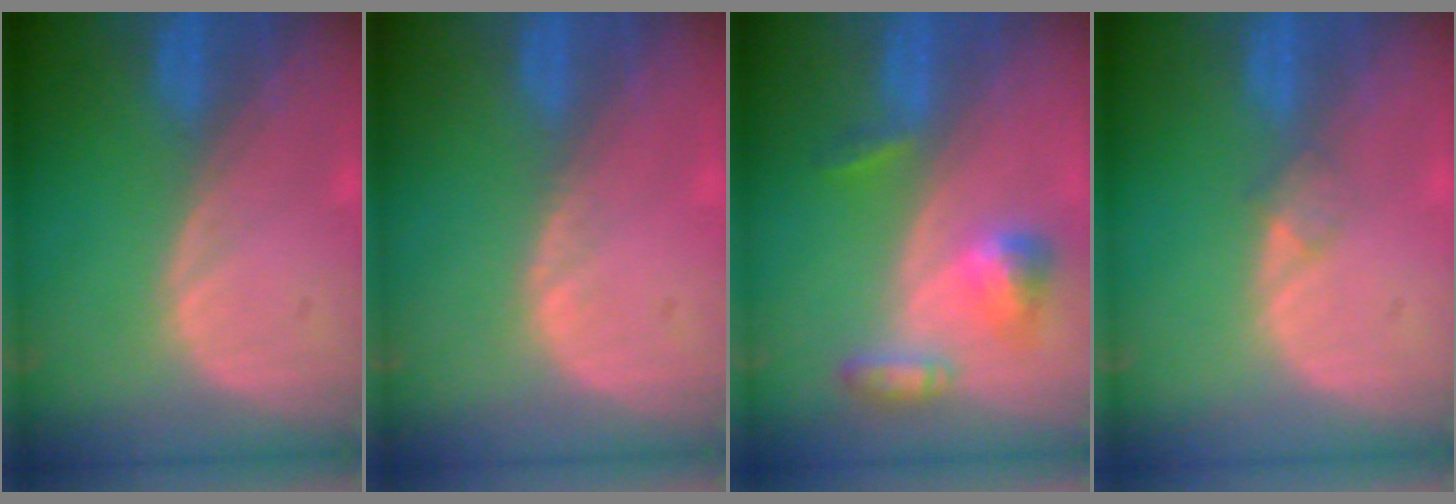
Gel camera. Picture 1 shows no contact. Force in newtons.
{"total": 0.7, "press": 0.6, "slide": 0.3}
{"total": 5.7, "press": 5.2, "slide": 2.4}
{"total": 1.4, "press": 1.4, "slide": 0.1}